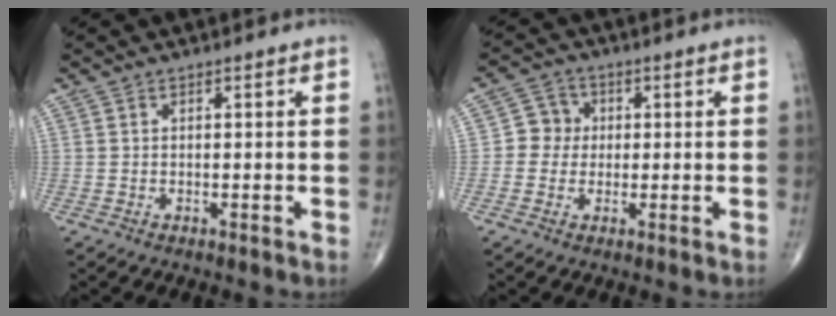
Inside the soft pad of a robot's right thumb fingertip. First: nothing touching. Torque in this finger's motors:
{"motor_torque": [-0.04, -0.02, 0.12, -0.05, 0.00]}